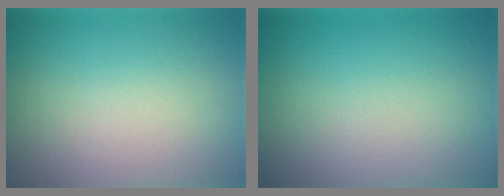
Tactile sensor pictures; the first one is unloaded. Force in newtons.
{"total": 0.0}